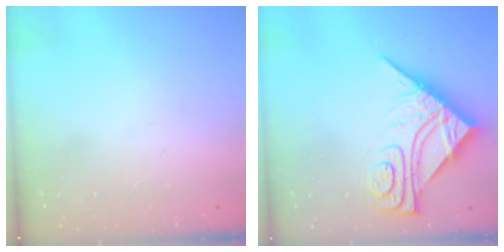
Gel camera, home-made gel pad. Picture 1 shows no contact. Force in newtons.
{"total": 11.7, "press": 11.7, "slide": 1.1}